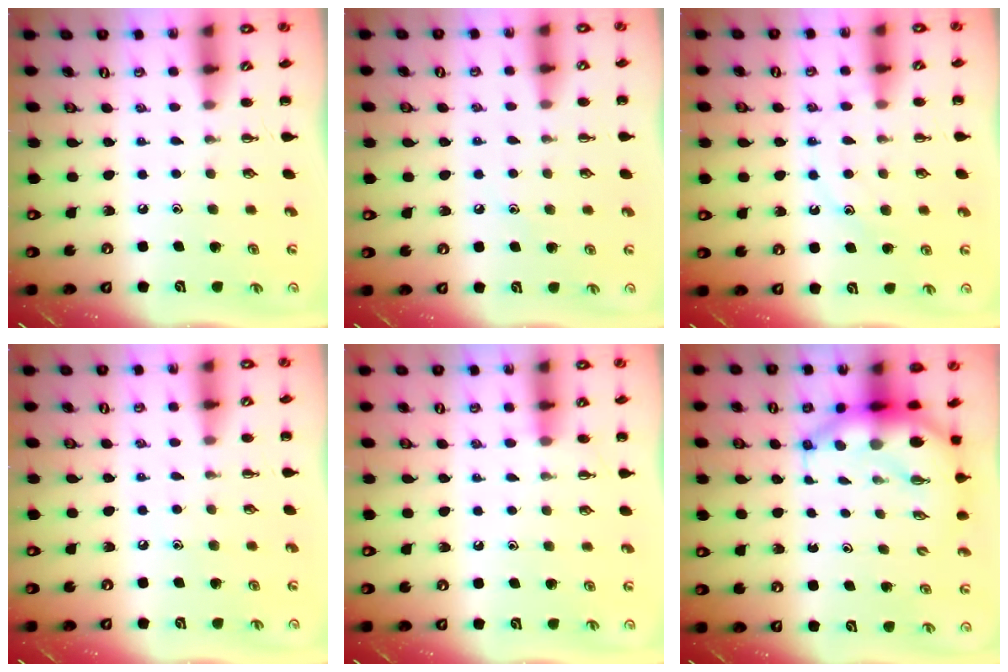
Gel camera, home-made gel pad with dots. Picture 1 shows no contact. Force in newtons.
{"total": 6.3, "press": 6.1, "slide": 1.8}
{"total": 11.9, "press": 11.9, "slide": 0.7}
{"total": 5.1, "press": 4.9, "slide": 1.4}
{"total": 4.2, "press": 3.9, "slide": 1.6}
{"total": 7.4, "press": 7.2, "slide": 1.7}